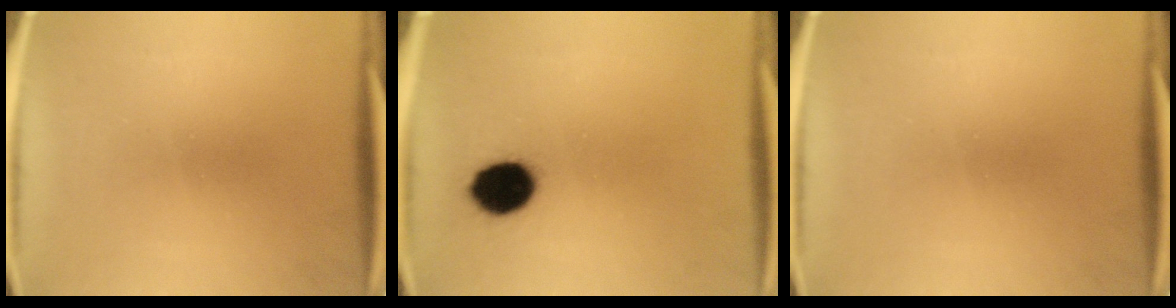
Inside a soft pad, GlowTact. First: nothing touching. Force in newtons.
{"total": 9.6}
{"total": 0.0}